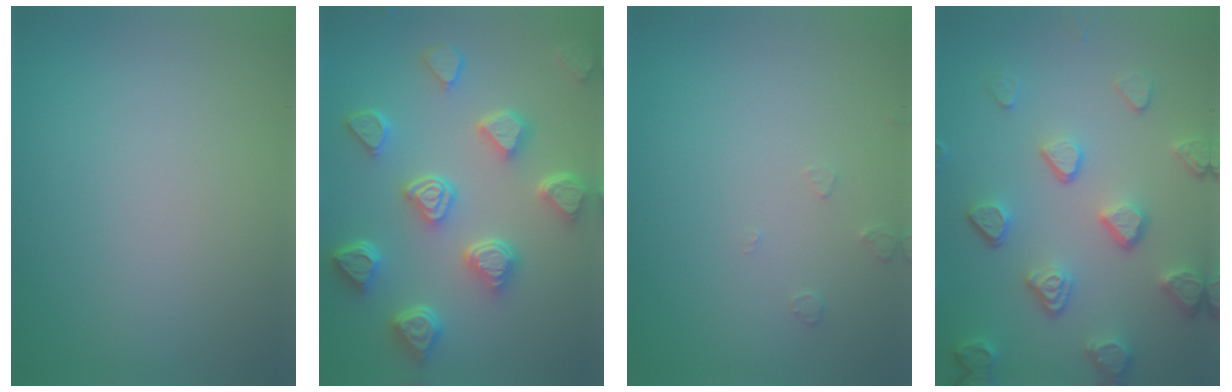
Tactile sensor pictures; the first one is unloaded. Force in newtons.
{"total": 7.2, "press": 5.8, "slide": 4.2}
{"total": 0.9, "press": 0.9, "slide": 0.2}
{"total": 5.0, "press": 3.9, "slide": 3.1}